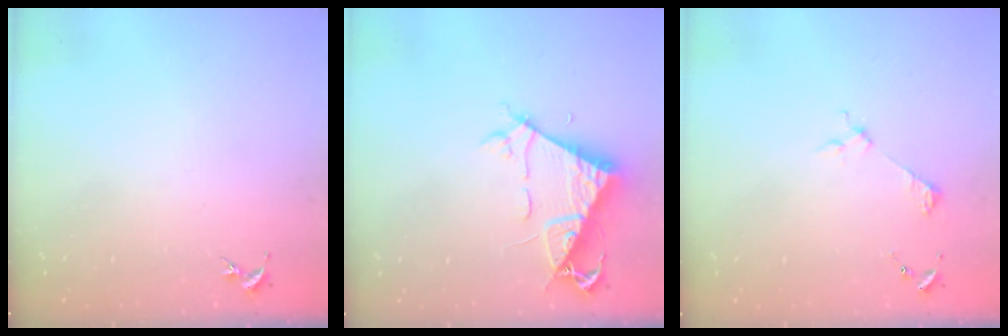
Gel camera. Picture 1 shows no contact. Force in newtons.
{"total": 7.2, "press": 7.2, "slide": 0.9}
{"total": 2.5, "press": 2.5, "slide": 0.2}